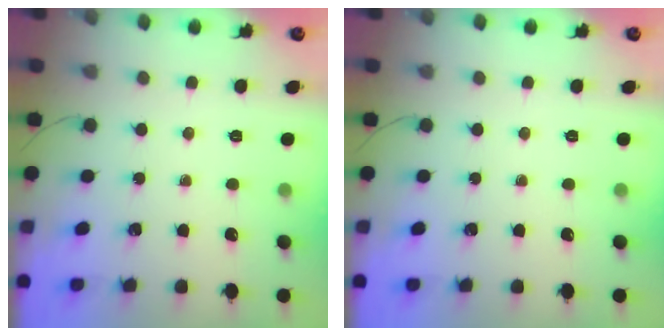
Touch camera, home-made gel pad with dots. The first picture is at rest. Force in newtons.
{"total": 0.0}